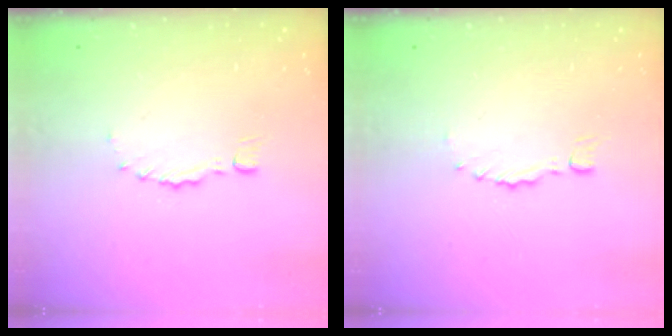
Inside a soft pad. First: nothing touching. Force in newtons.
{"total": 0.0}